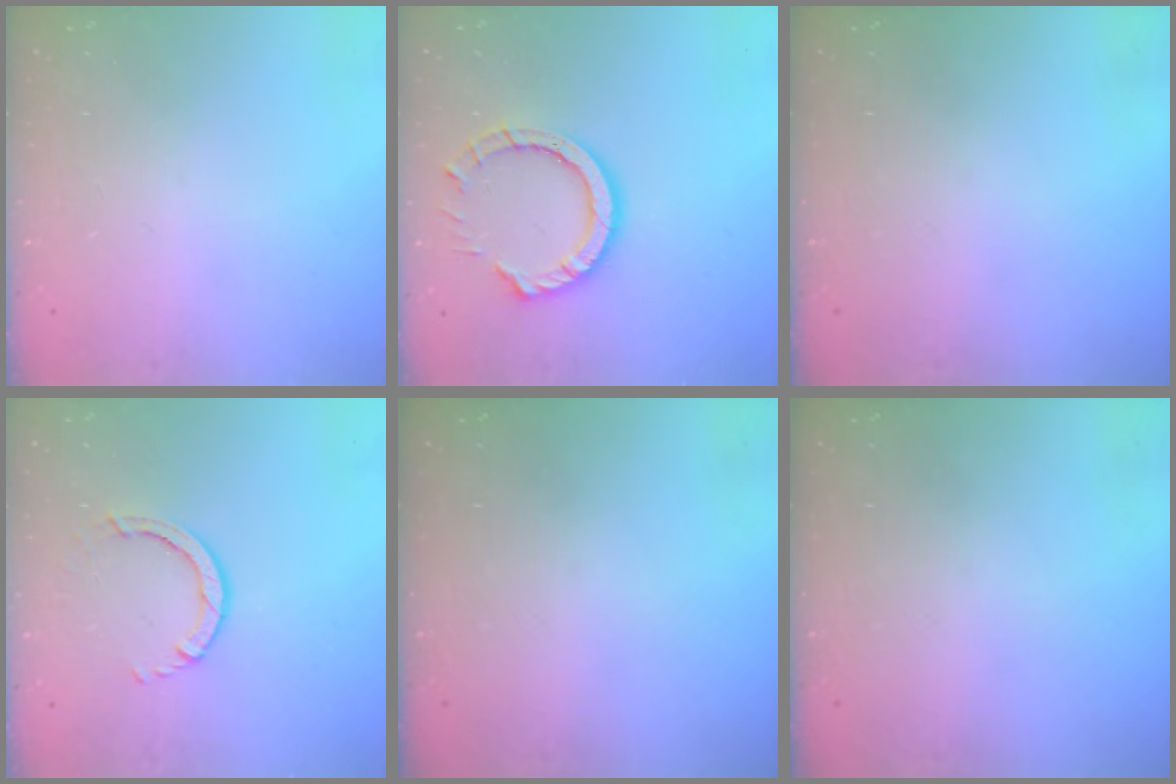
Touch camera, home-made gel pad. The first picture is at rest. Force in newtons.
{"total": 10.6, "press": 10.6, "slide": 0.9}
{"total": 0.0}
{"total": 3.0, "press": 3.0, "slide": 0.4}
{"total": 0.0}
{"total": 0.0}